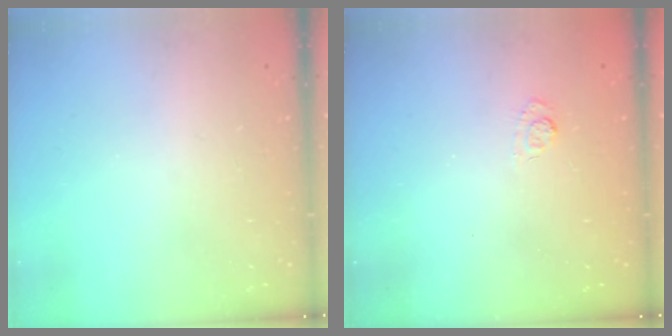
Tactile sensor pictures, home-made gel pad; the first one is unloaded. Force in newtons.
{"total": 2.7, "press": 2.3, "slide": 1.5}